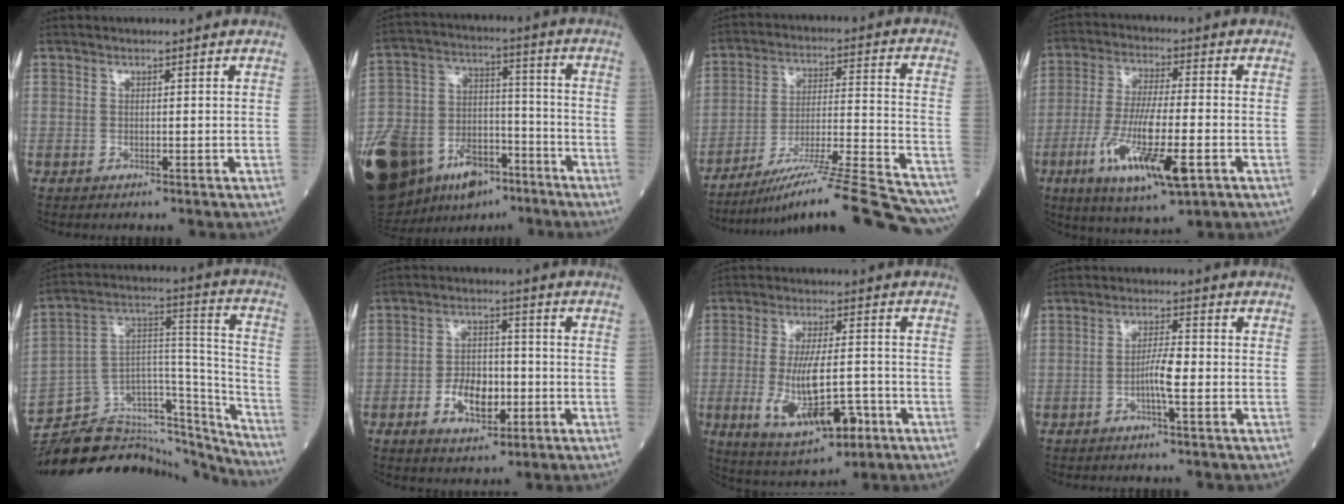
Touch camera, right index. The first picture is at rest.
{"total": 32.1, "force": [-18.3, 18.4, 18.9], "torque": [-0.481, -0.026, -0.310]}
{"total": 23.1, "force": [-20.0, -0.5, 11.6], "torque": [-0.114, -0.002, -0.299]}
{"total": 14.3, "force": [-5.3, 2.4, 13.1], "torque": [-0.256, -0.026, -0.089]}
{"total": 27.9, "force": [-26.0, 5.9, 8.1], "torque": [-0.114, 0.030, -0.396]}
{"total": 7.6, "force": [-2.3, 4.2, 5.8], "torque": [-0.112, 0.008, -0.033]}
{"total": 12.2, "force": [-3.7, 3.8, 11.0], "torque": [-0.205, -0.013, -0.051]}
{"total": 4.2, "force": [-1.1, 0.3, 4.0], "torque": [-0.077, 0.005, -0.018]}